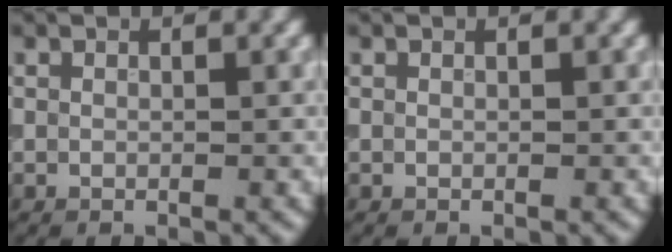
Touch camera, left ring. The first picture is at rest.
{"total": 0.0}